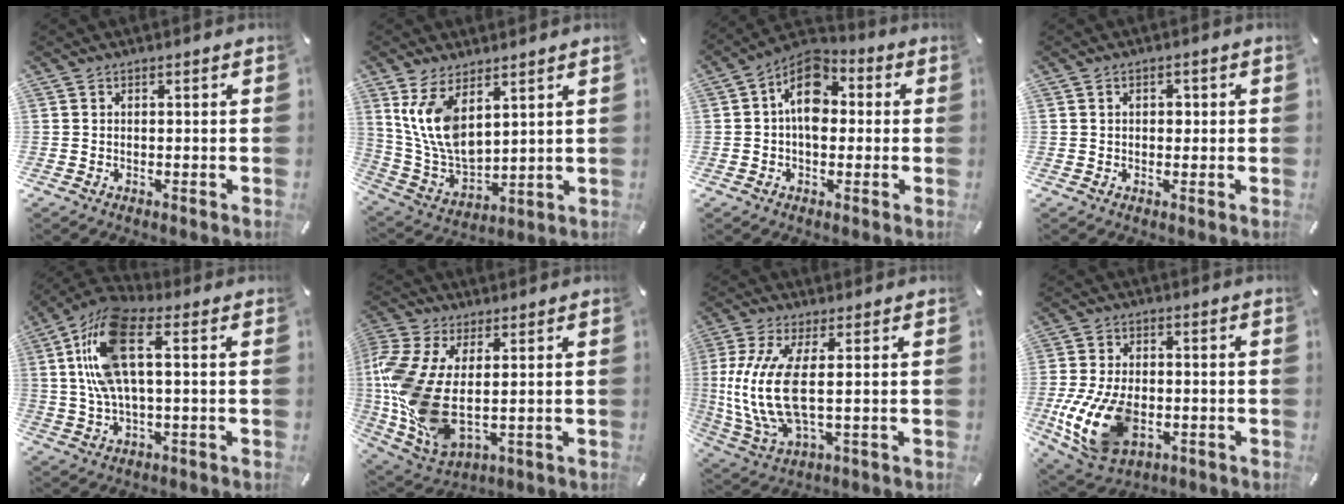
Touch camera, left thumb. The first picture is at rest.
{"total": 11.8, "force": [5.9, 6.2, 8.1], "torque": [-0.204, -0.037, 0.109]}
{"total": 10.7, "force": [1.3, 7.4, 7.6], "torque": [-0.125, 0.001, 0.021]}
{"total": 2.4, "force": [0.3, 1.7, 1.6], "torque": [-0.010, -0.001, -0.004]}
{"total": 14.5, "force": [3.2, 5.9, 12.9], "torque": [-0.277, -0.003, 0.054]}
{"total": 14.1, "force": [0.1, 7.9, 11.6], "torque": [-0.280, -0.024, 0.001]}
{"total": 13.5, "force": [1.4, 4.7, 12.5], "torque": [-0.290, -0.027, 0.021]}
{"total": 15.4, "force": [-3.7, 10.0, 11.2], "torque": [-0.244, -0.002, -0.065]}